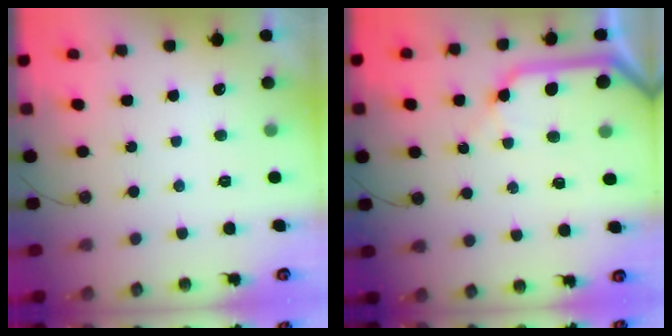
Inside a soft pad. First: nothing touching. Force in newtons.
{"total": 13.3, "press": 13.2, "slide": 1.5}